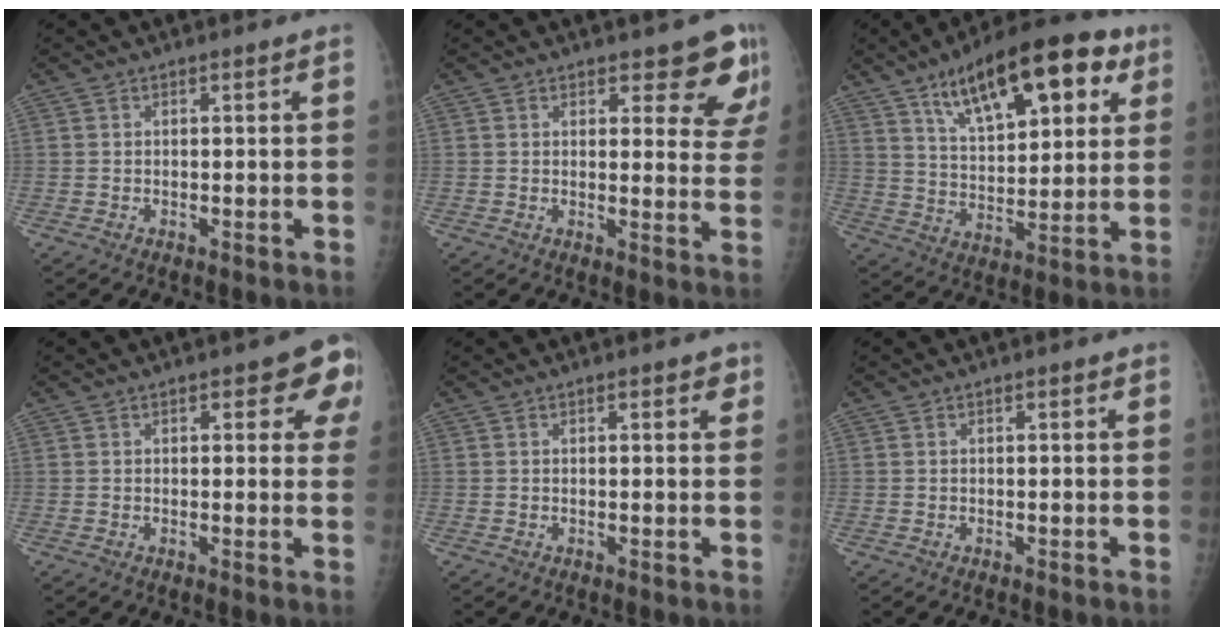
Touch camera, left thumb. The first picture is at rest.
{"total": 8.5, "force": [6.5, 3.4, 4.2], "torque": [-0.007, -0.043, 0.064]}
{"total": 21.2, "force": [10.4, 9.0, 16.1], "torque": [-0.207, -0.020, 0.167]}
{"total": 7.0, "force": [3.0, 3.1, 5.5], "torque": [-0.029, -0.005, 0.025]}
{"total": 1.9, "force": [1.0, 0.8, 1.4], "torque": [-0.006, -0.002, 0.010]}
{"total": 0.0}